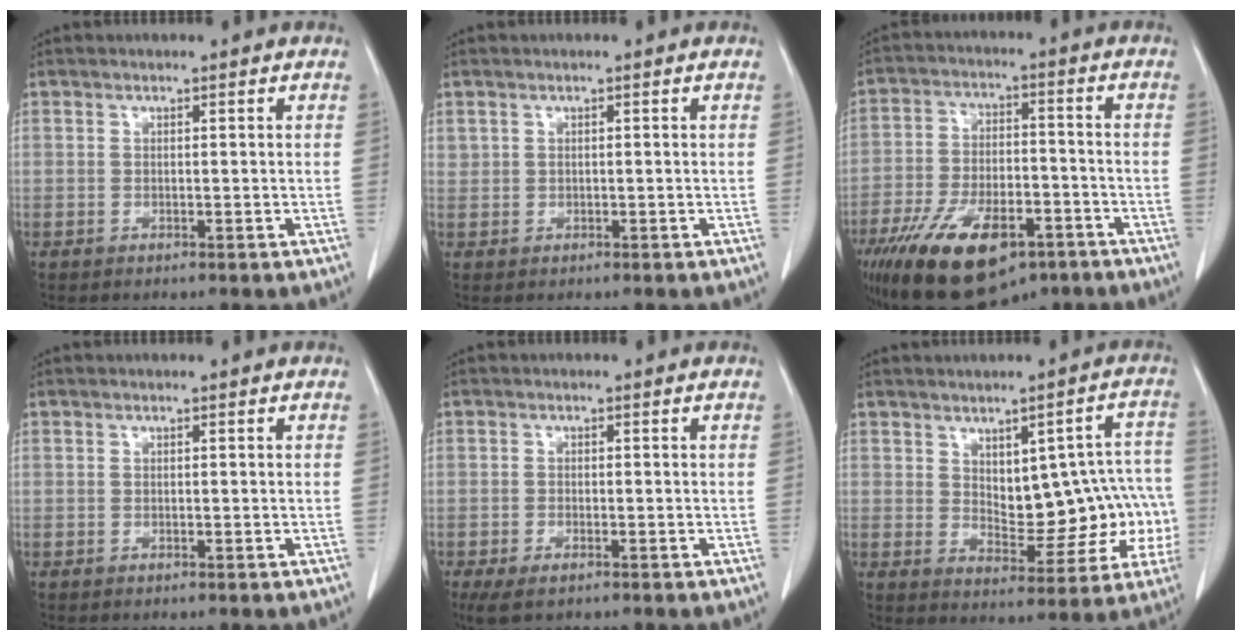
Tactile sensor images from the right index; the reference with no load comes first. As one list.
[{"total": 0.9, "force": [0.5, 0.7, 0.0], "torque": [0.011, 0.007, 0.010]}, {"total": 19.2, "force": [-11.6, 8.7, 12.6], "torque": [-0.249, -0.017, -0.191]}, {"total": 0.0}, {"total": 3.6, "force": [-2.3, 1.3, 2.3], "torque": [-0.046, -0.008, -0.035]}, {"total": 12.5, "force": [0.2, 5.9, 11.0], "torque": [-0.114, 0.028, 0.017]}]